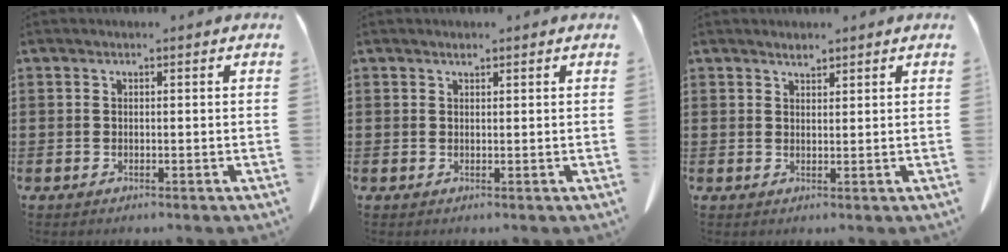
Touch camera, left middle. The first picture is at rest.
{"total": 0.8, "force": [0.6, 0.2, 0.4], "torque": [-0.008, 0.002, 0.012]}
{"total": 1.5, "force": [1.4, 0.3, 0.4], "torque": [-0.010, 0.001, 0.027]}